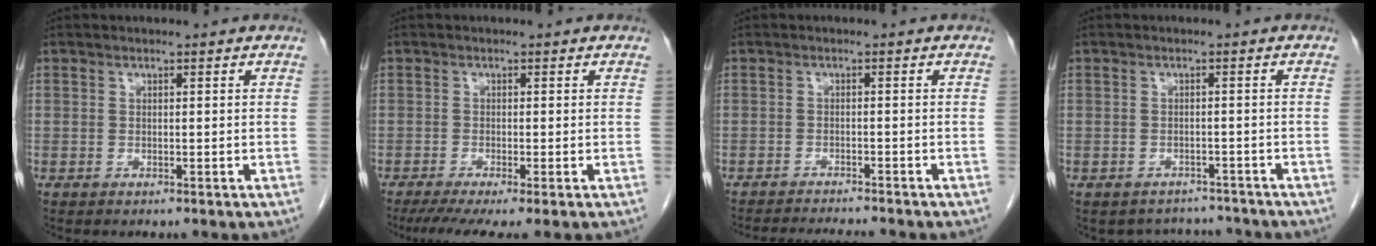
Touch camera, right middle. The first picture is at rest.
{"total": 6.9, "force": [-5.2, 0.3, 4.4], "torque": [-0.063, -0.017, -0.086]}
{"total": 8.2, "force": [-7.6, 0.4, 2.9], "torque": [-0.039, -0.013, -0.109]}
{"total": 4.6, "force": [-4.3, 1.7, -0.6], "torque": [0.010, 0.017, -0.054]}